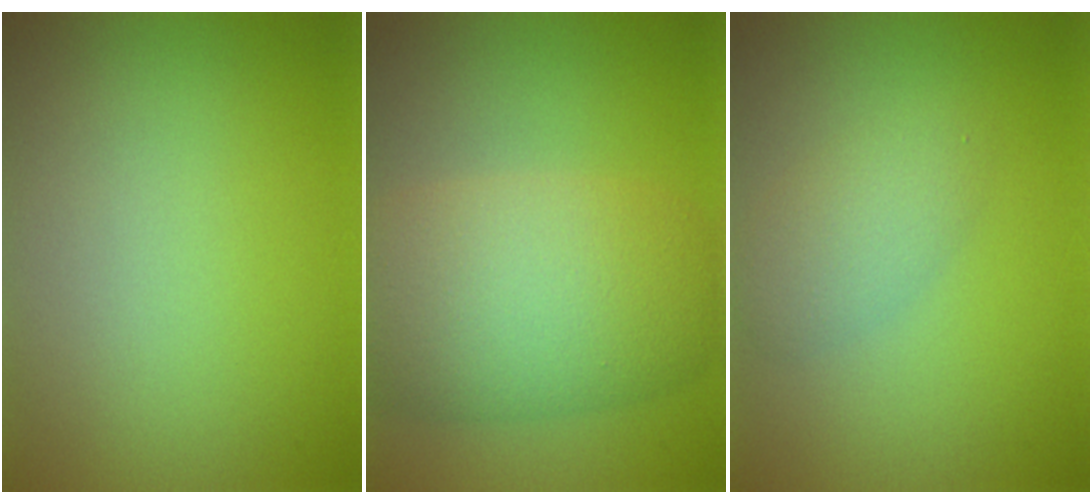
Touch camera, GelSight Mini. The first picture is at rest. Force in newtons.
{"total": 9.1, "press": 9.1, "slide": 0.3}
{"total": 2.6, "press": 2.6, "slide": 0.1}